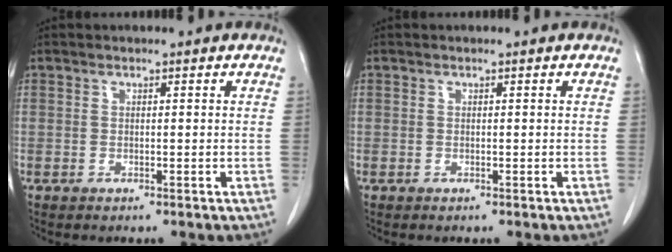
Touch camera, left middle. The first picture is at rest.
{"total": 0.0}